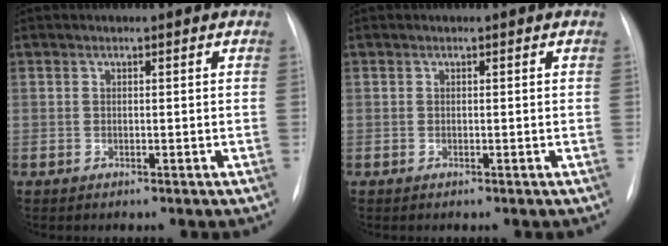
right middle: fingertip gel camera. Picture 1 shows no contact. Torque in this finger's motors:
{"motor_torque": [-0.57, -0.19, -0.05, -0.01]}